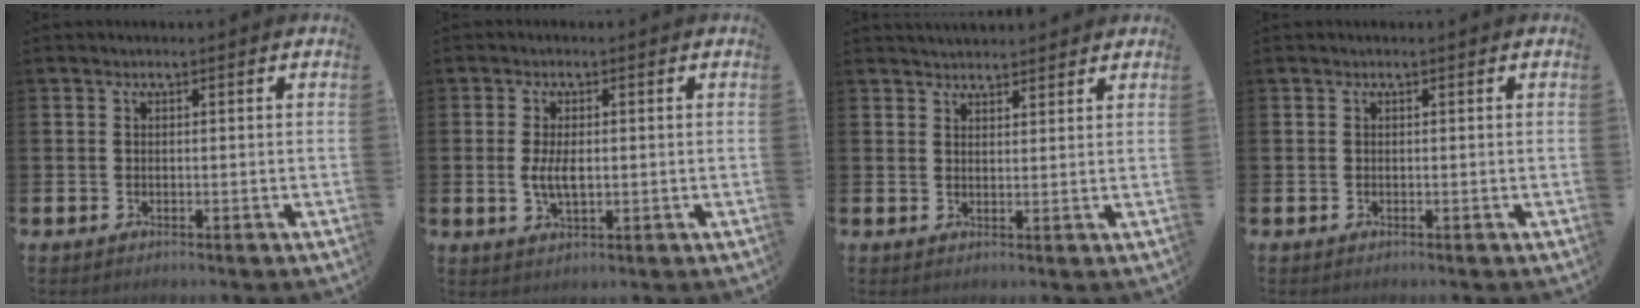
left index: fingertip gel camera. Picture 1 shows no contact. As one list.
[{"total": 3.6, "force": [0.0, 1.7, 3.2], "torque": [-0.050, 0.001, -0.003]}, {"total": 3.0, "force": [2.9, 0.6, -0.1], "torque": [-0.001, -0.011, 0.054]}, {"total": 0.0}]